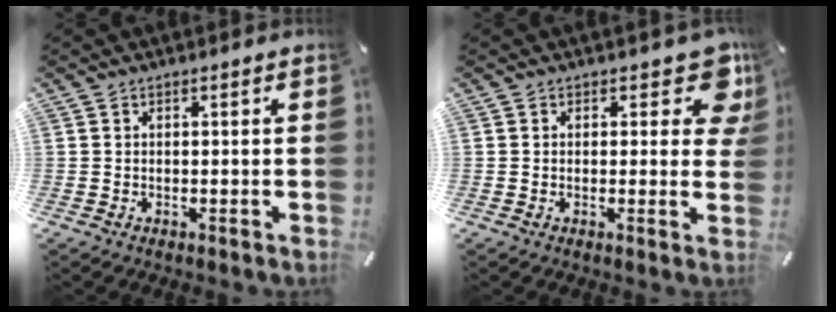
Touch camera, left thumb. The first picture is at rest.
{"total": 8.3, "force": [4.2, 4.1, 5.9], "torque": [-0.047, -0.024, 0.064]}